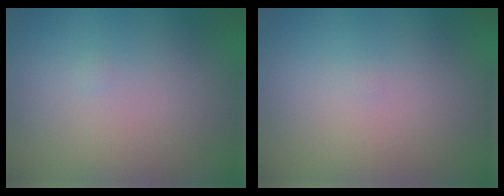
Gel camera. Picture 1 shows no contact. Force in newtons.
{"total": 0.0}